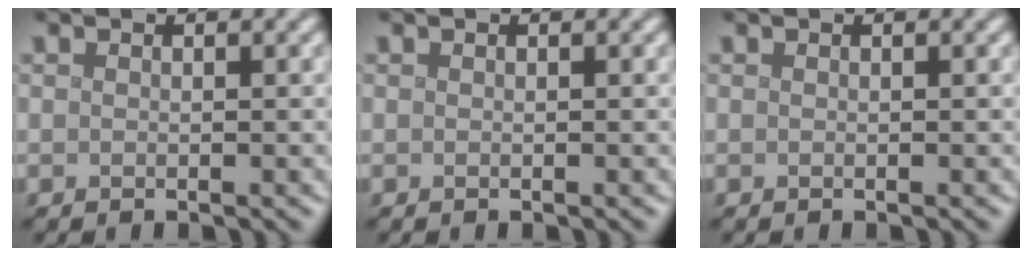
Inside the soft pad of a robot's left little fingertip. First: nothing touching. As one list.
[{"total": 0.0}, {"total": 0.0}]